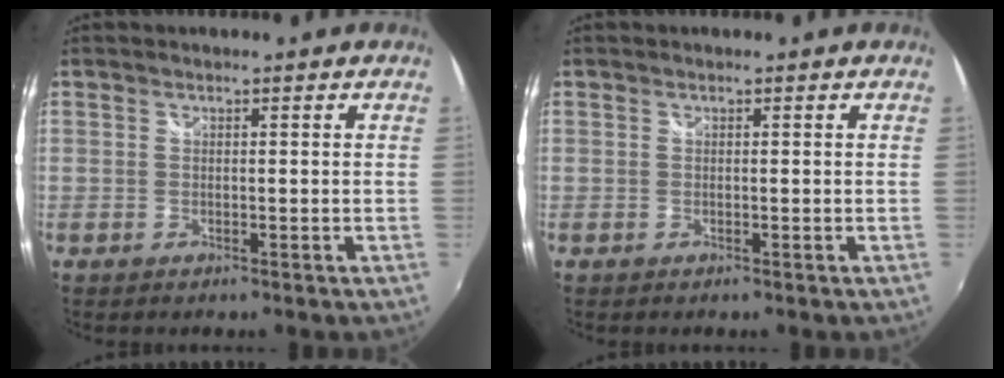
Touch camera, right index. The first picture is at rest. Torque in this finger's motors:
{"motor_torque": [0.00, 0.00, 0.03, 0.01]}